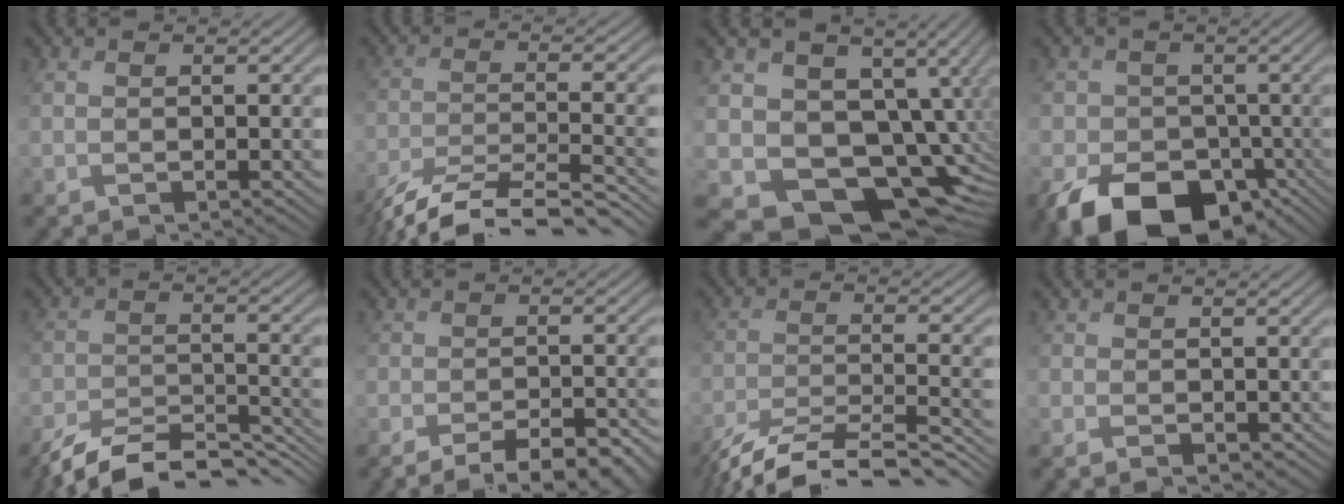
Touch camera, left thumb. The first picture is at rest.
{"total": 12.3, "force": [-11.0, 1.7, 5.2], "torque": [-0.075, -0.014, -0.179]}
{"total": 15.6, "force": [-4.1, 12.0, 9.1], "torque": [-0.175, -0.051, -0.043]}
{"total": 10.9, "force": [-6.0, 7.8, 4.5], "torque": [-0.066, -0.041, -0.109]}
{"total": 9.4, "force": [-8.8, 1.8, 2.9], "torque": [-0.049, -0.009, -0.149]}
{"total": 6.2, "force": [-5.0, 1.7, 3.3], "torque": [-0.035, -0.004, -0.070]}
{"total": 13.8, "force": [-12.6, 2.1, 5.2], "torque": [-0.075, -0.016, -0.197]}
{"total": 0.6, "force": [-0.1, 0.6, -0.1], "torque": [0.005, -0.005, 0.000]}